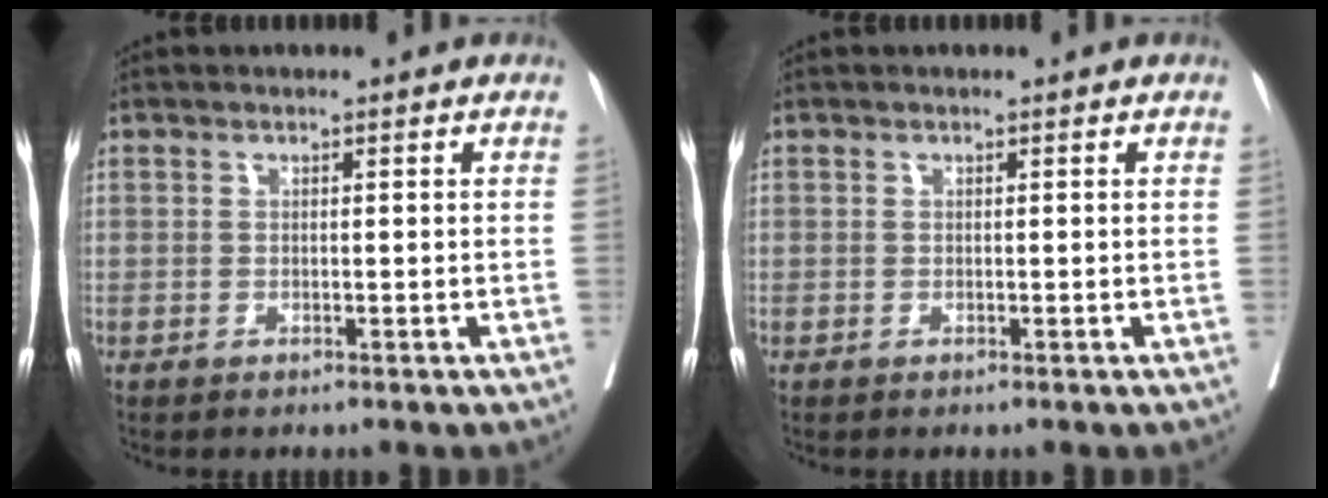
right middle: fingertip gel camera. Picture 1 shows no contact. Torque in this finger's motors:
{"motor_torque": [-0.01, 0.03, 0.04, 0.00]}